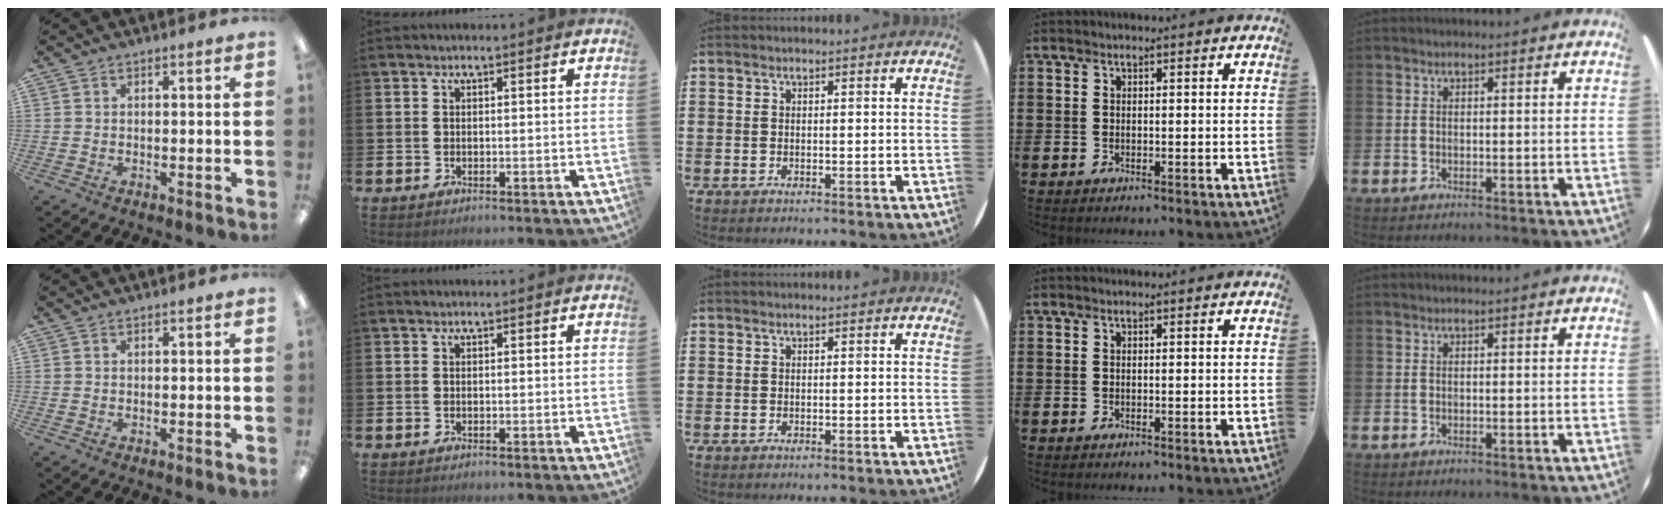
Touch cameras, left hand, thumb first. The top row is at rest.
{}